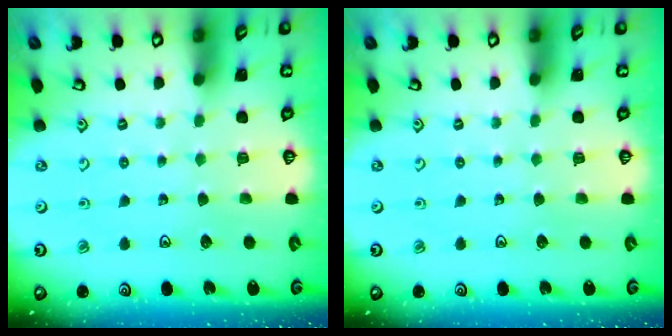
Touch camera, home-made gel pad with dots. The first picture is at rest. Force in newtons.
{"total": 0.0}